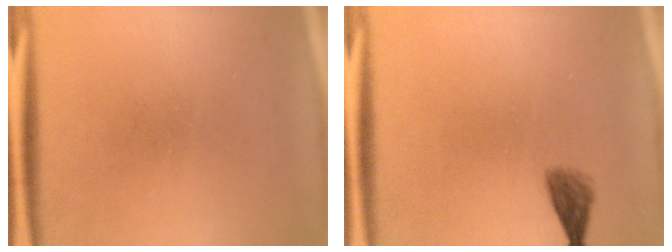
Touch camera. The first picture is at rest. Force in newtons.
{"total": 2.0}